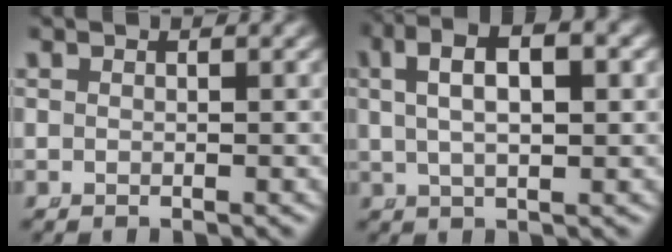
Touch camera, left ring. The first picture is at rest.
{"total": 6.5, "force": [2.8, 2.9, 5.1], "torque": [-0.075, 0.024, 0.037]}